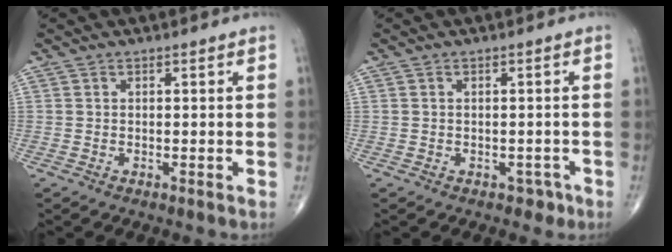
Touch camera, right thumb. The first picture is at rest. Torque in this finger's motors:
{"motor_torque": [0.50, -0.06, -0.12, -0.06, -0.03]}